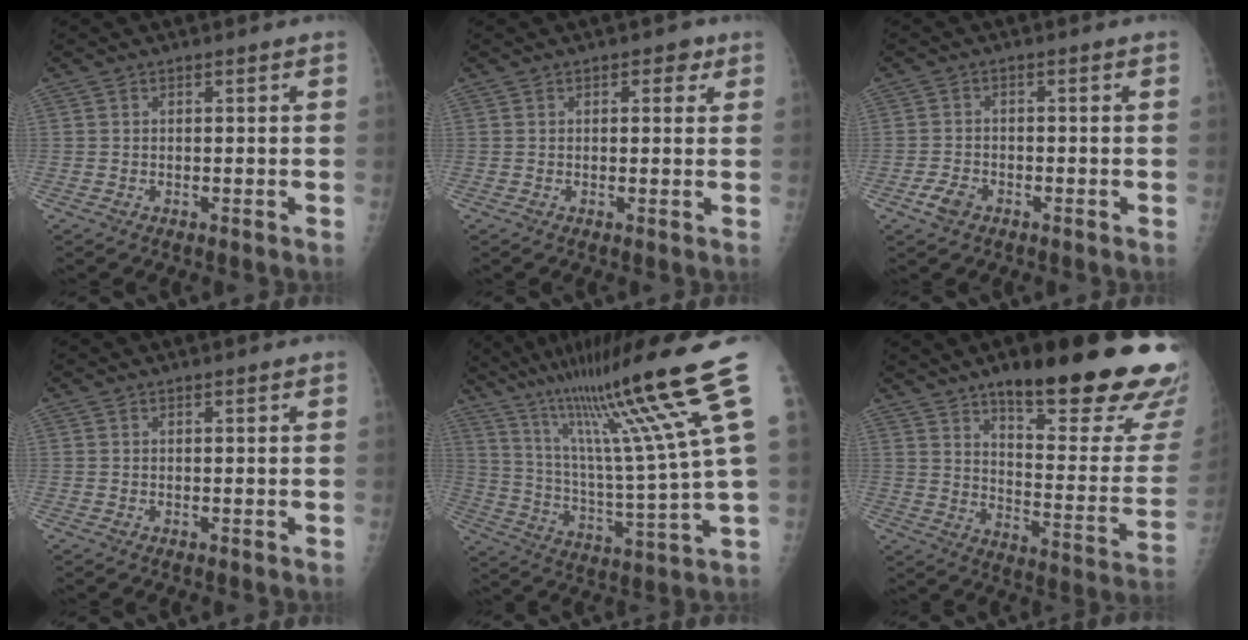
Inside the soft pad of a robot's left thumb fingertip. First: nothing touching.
{"total": 2.4, "force": [1.1, 1.3, 1.7], "torque": [-0.009, 0.000, 0.010]}
{"total": 3.2, "force": [-1.8, 1.9, 1.7], "torque": [-0.035, 0.010, -0.031]}
{"total": 0.7, "force": [0.5, -0.1, 0.6], "torque": [-0.009, 0.001, 0.007]}
{"total": 22.3, "force": [13.6, -0.6, 17.7], "torque": [-0.280, -0.049, 0.233]}
{"total": 28.9, "force": [18.3, 7.2, 21.3], "torque": [-0.229, -0.083, 0.260]}